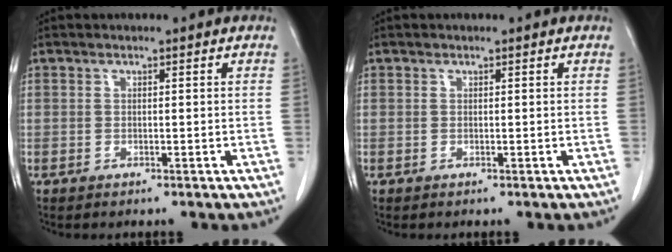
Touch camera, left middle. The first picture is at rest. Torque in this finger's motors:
{"motor_torque": [0.13, -0.12, -0.02, 0.00]}